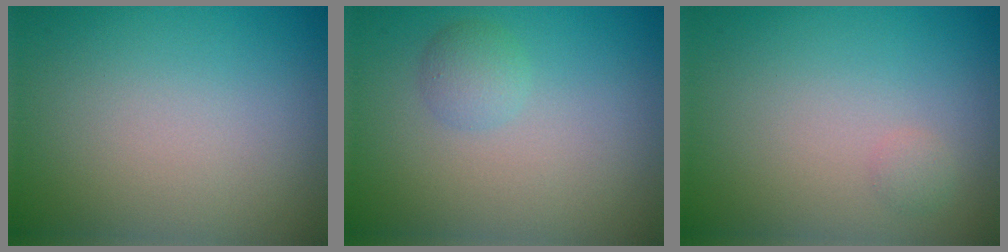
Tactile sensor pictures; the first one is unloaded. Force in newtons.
{"total": 1.5, "press": 1.5, "slide": 0.1}
{"total": 0.7, "press": 0.7, "slide": 0.0}